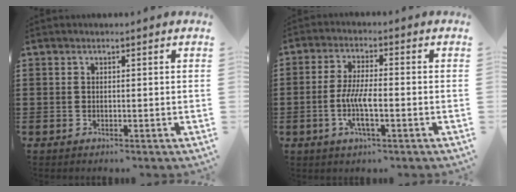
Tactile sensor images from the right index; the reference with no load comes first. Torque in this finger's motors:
{"motor_torque": [1.49, 0.65, 0.49, 0.11]}